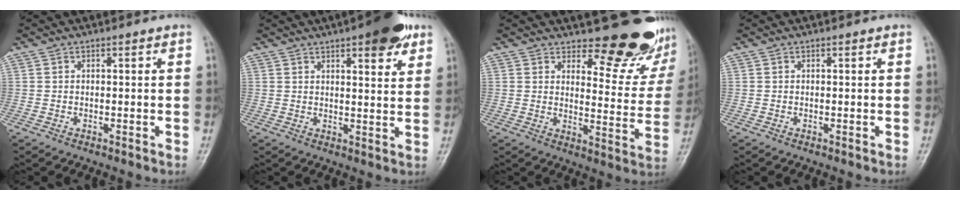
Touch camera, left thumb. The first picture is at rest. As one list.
[{"total": 9.7, "force": [5.8, 2.9, 7.1], "torque": [-0.076, -0.024, 0.074]}, {"total": 15.1, "force": [12.7, 5.5, 5.9], "torque": [-0.023, -0.115, 0.149]}, {"total": 0.0}]